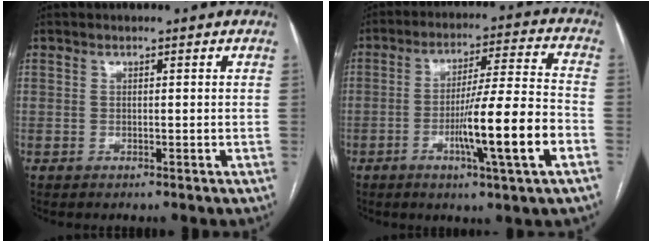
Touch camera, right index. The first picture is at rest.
{"total": 13.8, "force": [-4.8, -0.5, 13.0], "torque": [-0.214, -0.006, -0.080]}